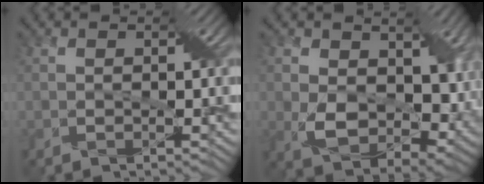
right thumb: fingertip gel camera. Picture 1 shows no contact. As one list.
[{"total": 10.1, "force": [0.2, 6.8, 7.5], "torque": [-0.153, -0.022, 0.008]}]